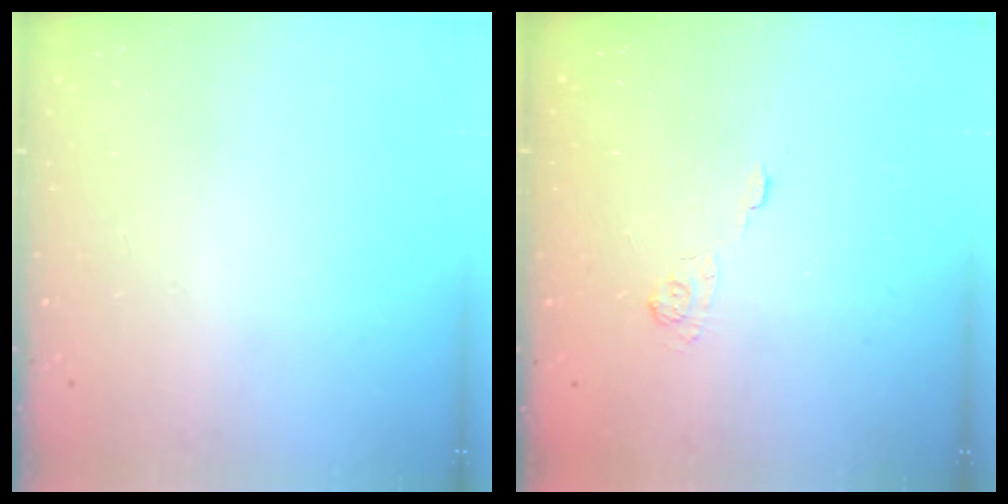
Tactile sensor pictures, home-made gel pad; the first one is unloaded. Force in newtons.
{"total": 2.0, "press": 1.4, "slide": 1.4}